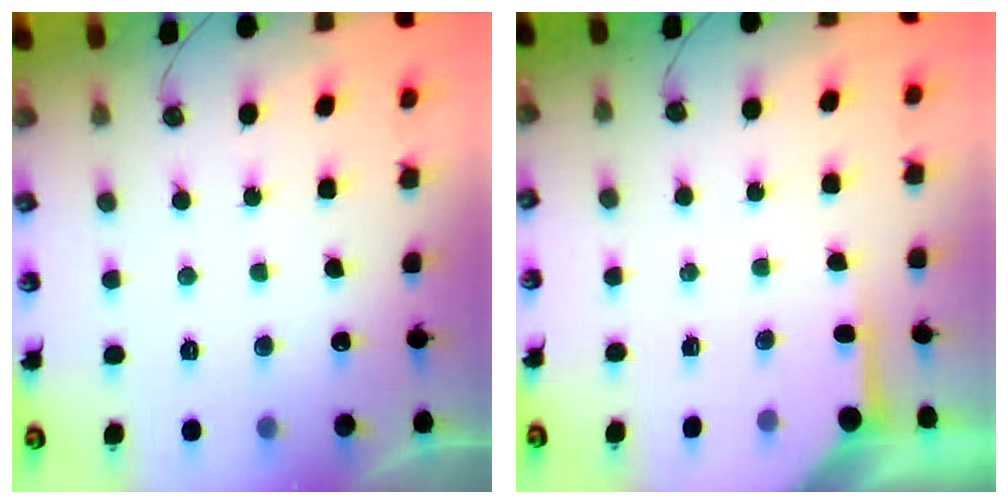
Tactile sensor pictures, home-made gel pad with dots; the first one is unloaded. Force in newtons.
{"total": 3.6, "press": 3.5, "slide": 0.5}